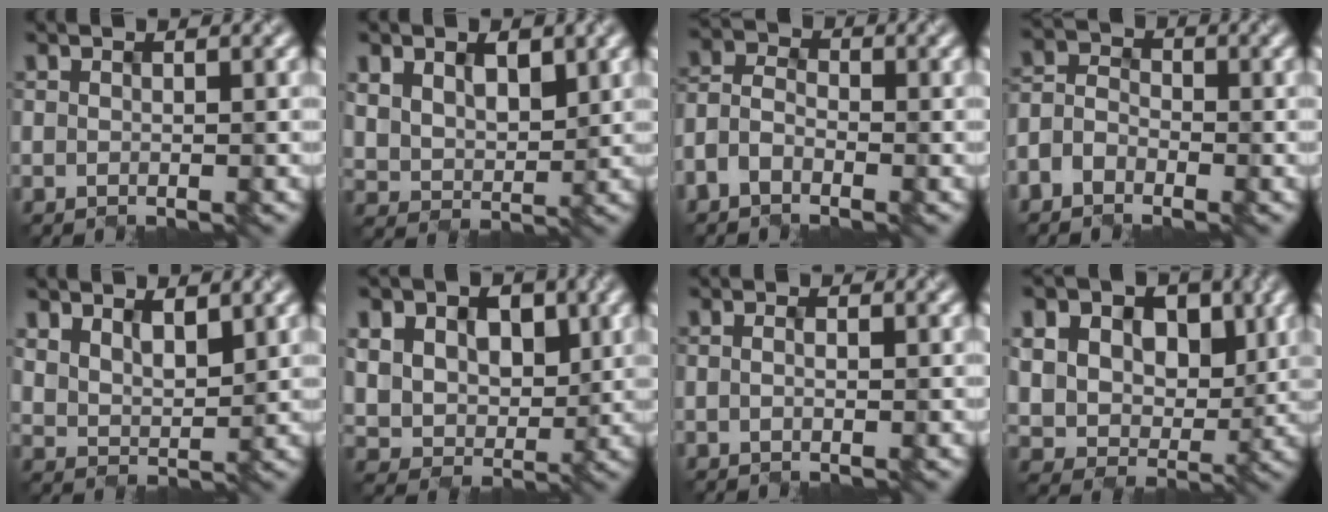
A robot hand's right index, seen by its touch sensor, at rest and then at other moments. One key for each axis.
{"total": 4.8, "fx": 1.6, "fy": 3.6, "fz": 2.9, "tx": -0.060, "ty": -0.005, "tz": 0.022}
{"total": 2.9, "fx": -1.9, "fy": 1.7, "fz": 1.4, "tx": -0.029, "ty": 0.007, "tz": -0.047}
{"total": 2.8, "fx": -1.8, "fy": 1.8, "fz": 1.1, "tx": -0.017, "ty": 0.004, "tz": -0.046}
{"total": 3.2, "fx": 1.7, "fy": 2.1, "fz": 1.7, "tx": -0.042, "ty": -0.010, "tz": 0.032}
{"total": 11.1, "fx": 3.8, "fy": 8.7, "fz": 5.7, "tx": -0.107, "ty": 0.020, "tz": 0.062}
{"total": 1.0, "fx": 0.0, "fy": 0.6, "fz": 0.8, "tx": -0.009, "ty": -0.001, "tz": -0.006}
{"total": 13.8, "fx": 5.2, "fy": 10.6, "fz": 7.1, "tx": -0.146, "ty": 0.022, "tz": 0.095}